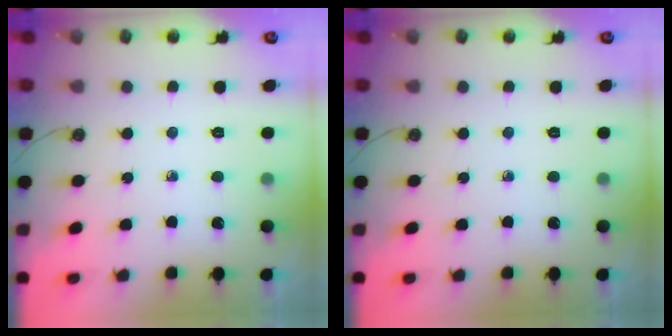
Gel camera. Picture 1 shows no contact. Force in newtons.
{"total": 0.0}